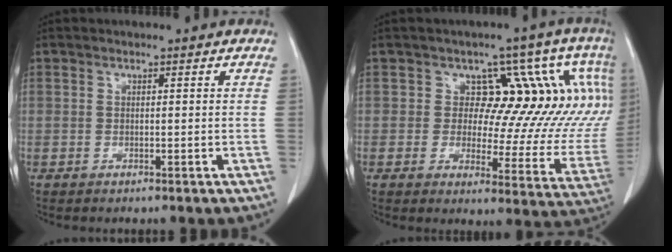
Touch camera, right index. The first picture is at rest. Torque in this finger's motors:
{"motor_torque": [0.40, 0.22, 0.19, 0.01]}